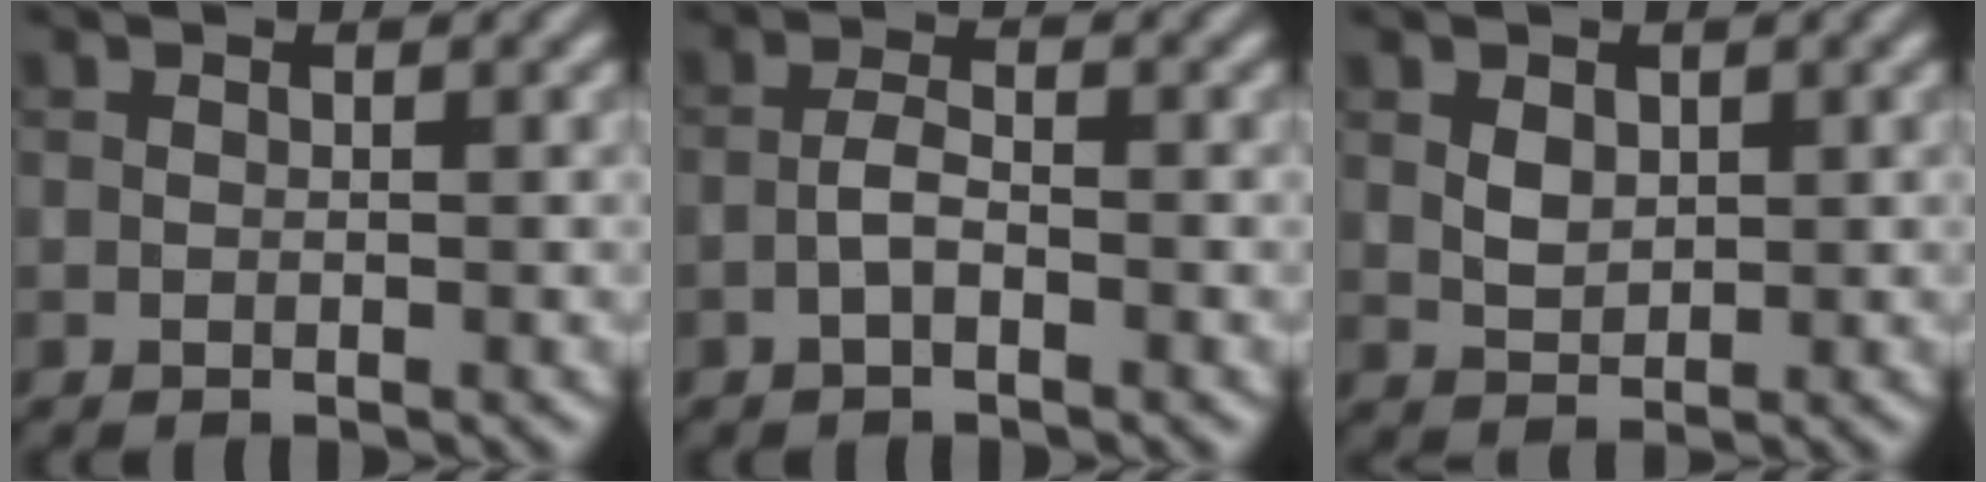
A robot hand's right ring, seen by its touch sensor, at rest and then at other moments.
{"total": 1.7, "force": [-0.8, 0.6, 1.5], "torque": [-0.032, 0.004, -0.020]}
{"total": 1.6, "force": [0.6, 1.2, 1.0], "torque": [-0.020, -0.001, 0.016]}